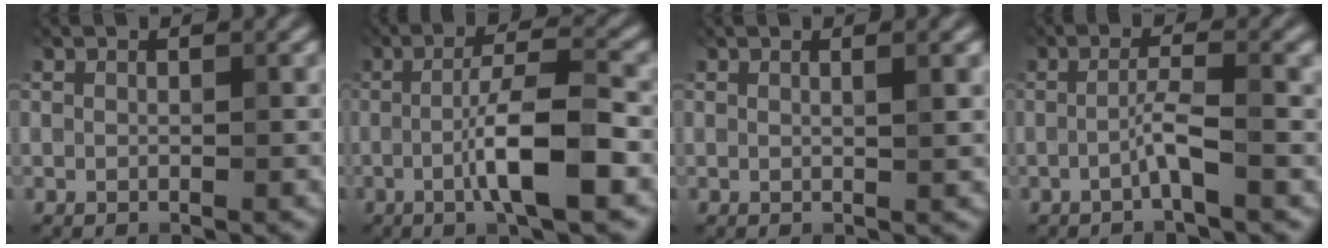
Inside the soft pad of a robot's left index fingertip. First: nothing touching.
{"total": 6.2, "force": [-1.8, 0.6, 5.9], "torque": [-0.105, 0.015, -0.038]}
{"total": 1.2, "force": [0.5, -0.1, 1.1], "torque": [-0.022, 0.003, 0.008]}
{"total": 2.4, "force": [-1.0, -0.3, 2.1], "torque": [-0.045, 0.014, -0.025]}